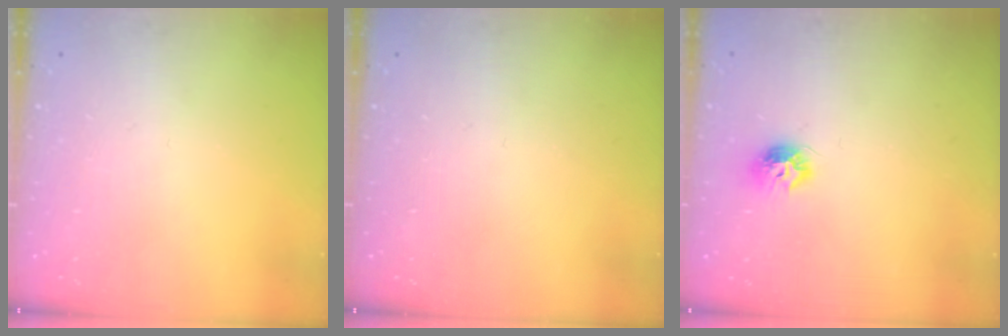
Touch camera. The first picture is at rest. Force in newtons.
{"total": 0.0}
{"total": 7.6, "press": 7.6, "slide": 0.2}